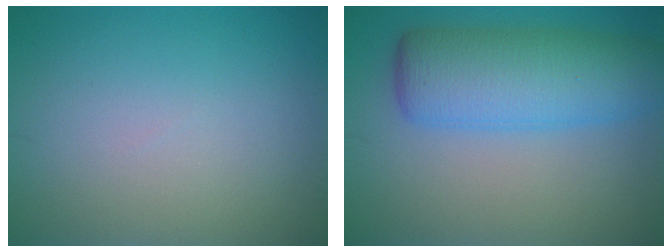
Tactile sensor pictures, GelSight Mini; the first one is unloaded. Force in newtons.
{"total": 7.9, "press": 7.9, "slide": 0.2}